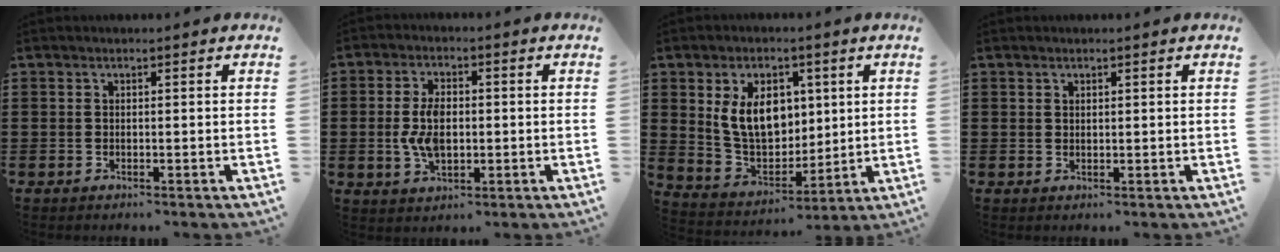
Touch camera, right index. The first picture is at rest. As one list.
[{"total": 6.2, "force": [-0.3, 3.4, 5.2], "torque": [-0.121, 0.000, -0.009]}, {"total": 10.1, "force": [2.8, 7.1, 6.7], "torque": [-0.149, 0.011, 0.049]}, {"total": 0.8, "force": [0.6, 0.5, 0.2], "torque": [-0.006, 0.002, 0.012]}]